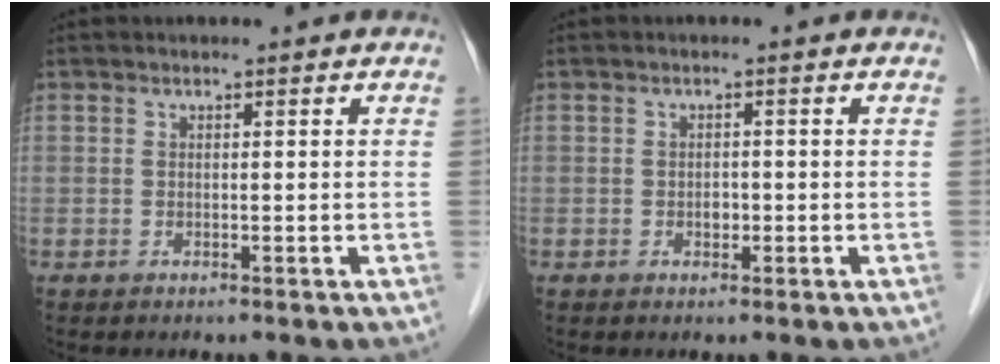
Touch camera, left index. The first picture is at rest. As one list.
[{"total": 1.2, "force": [-0.4, 0.8, 0.8], "torque": [-0.013, 0.003, -0.005]}]